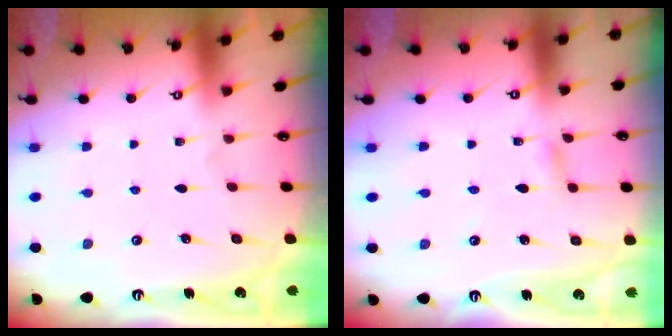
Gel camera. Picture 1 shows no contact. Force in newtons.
{"total": 2.4, "press": 2.4, "slide": 0.2}